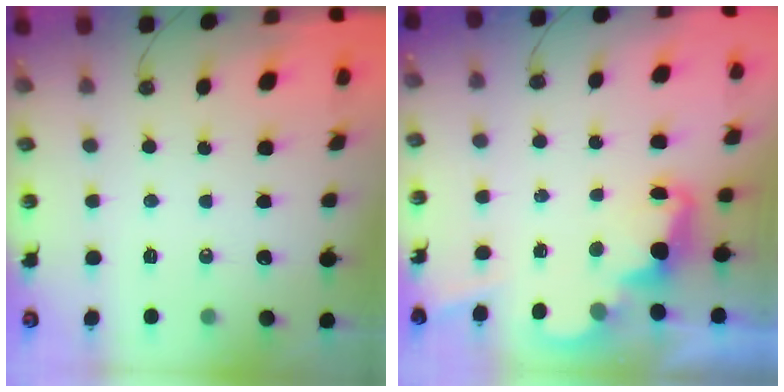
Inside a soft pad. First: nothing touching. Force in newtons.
{"total": 2.4, "press": 2.3, "slide": 0.6}